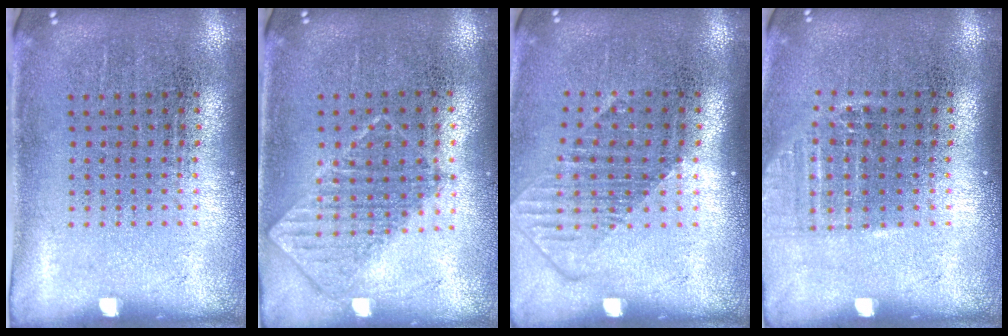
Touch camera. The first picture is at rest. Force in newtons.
{"total": 0.7, "press": 0.7, "slide": 0.1}
{"total": 1.4, "press": 1.1, "slide": 0.9}
{"total": 1.0, "press": 0.9, "slide": 0.5}